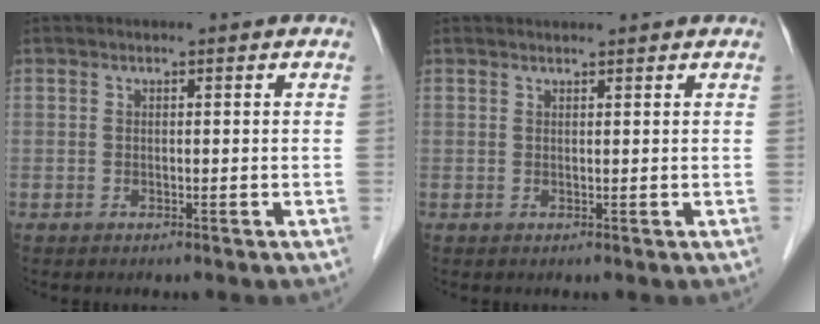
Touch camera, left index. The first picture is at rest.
{"total": 1.9, "force": [1.8, 0.1, 0.3], "torque": [-0.008, 0.014, 0.027]}